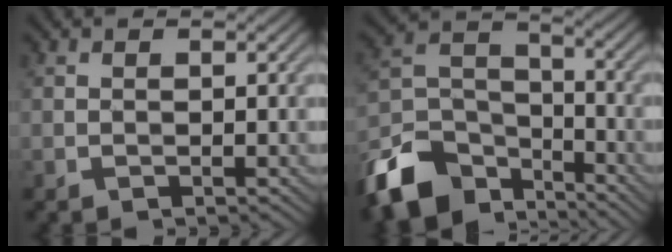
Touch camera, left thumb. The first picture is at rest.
{"total": 12.1, "force": [-8.8, 6.5, 5.2], "torque": [-0.130, -0.009, -0.180]}